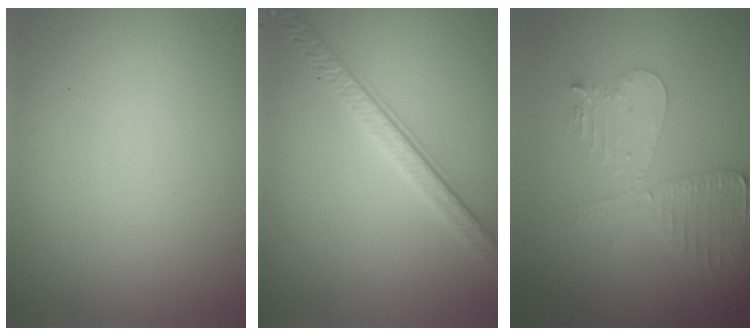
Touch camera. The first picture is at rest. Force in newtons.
{"total": 3.8, "press": 2.8, "slide": 2.5}
{"total": 4.4, "press": 3.8, "slide": 2.2}